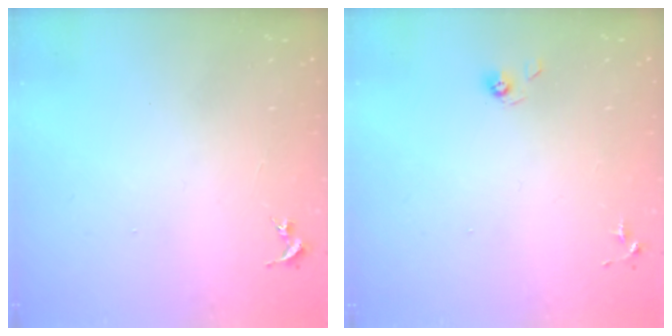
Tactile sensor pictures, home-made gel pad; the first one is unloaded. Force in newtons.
{"total": 3.9, "press": 3.5, "slide": 1.7}